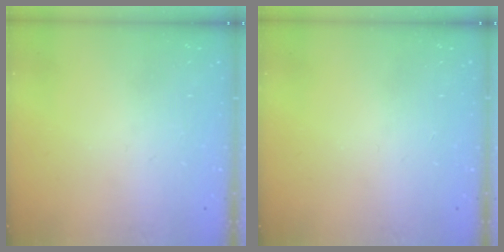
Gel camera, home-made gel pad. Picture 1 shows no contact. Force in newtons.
{"total": 0.0}